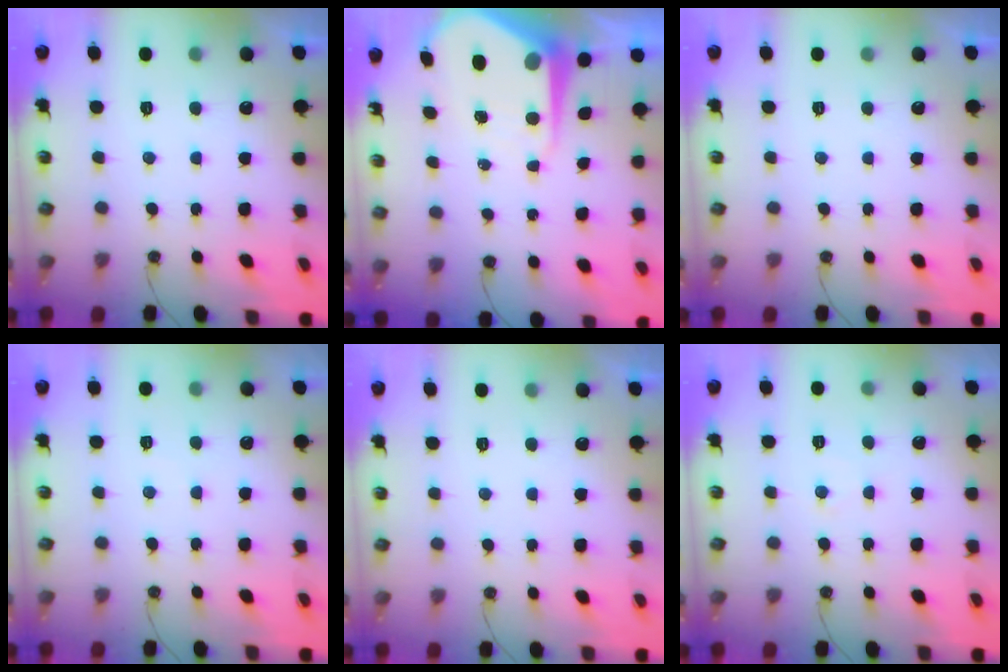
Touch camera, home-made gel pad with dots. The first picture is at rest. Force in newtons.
{"total": 10.5, "press": 10.5, "slide": 0.9}
{"total": 0.0}
{"total": 2.3, "press": 2.3, "slide": 0.3}
{"total": 0.0}
{"total": 3.7, "press": 3.6, "slide": 0.5}